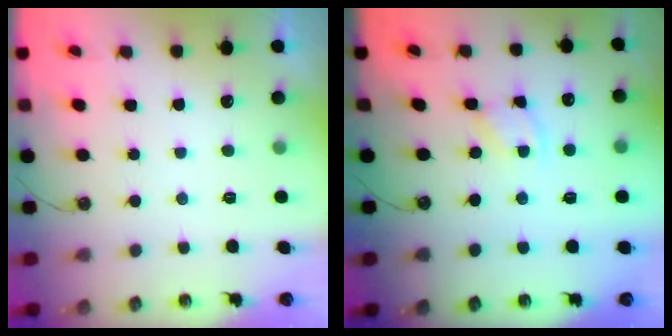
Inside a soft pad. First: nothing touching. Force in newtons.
{"total": 1.8, "press": 1.8, "slide": 0.3}